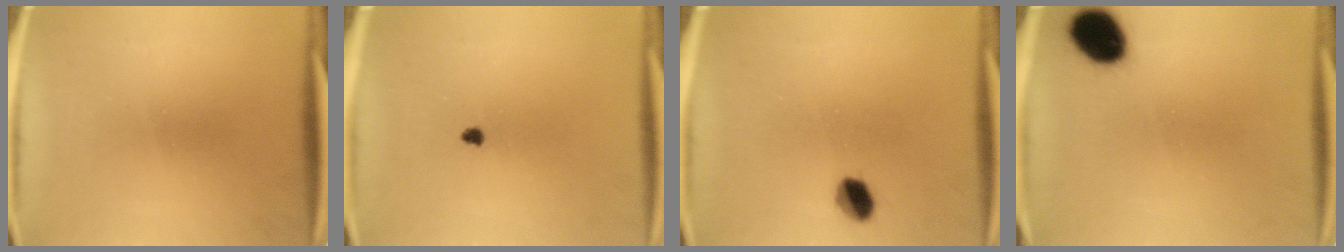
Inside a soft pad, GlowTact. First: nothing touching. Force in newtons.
{"total": 1.0}
{"total": 4.6}
{"total": 9.8}